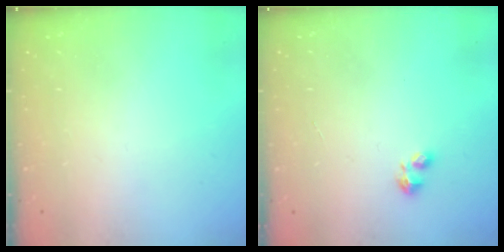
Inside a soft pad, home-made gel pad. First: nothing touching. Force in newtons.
{"total": 1.5, "press": 1.5, "slide": 0.3}